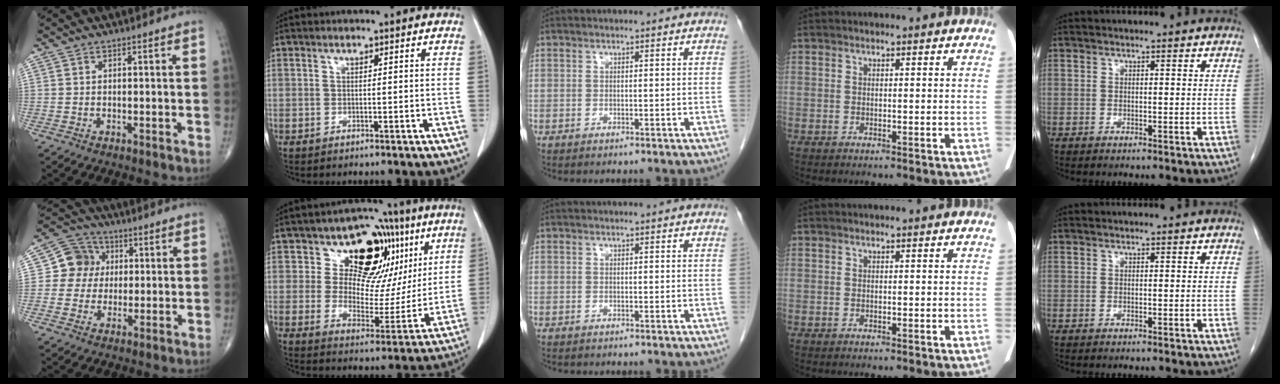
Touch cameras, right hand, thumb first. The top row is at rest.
{"thumb": {"total": 7.8, "force": [1.0, 7.3, 2.4], "torque": [-0.002, 0.009, 0.006]}, "index": {"total": 14.6, "force": [6.8, 9.9, 8.4], "torque": [-0.092, 0.025, 0.109]}}